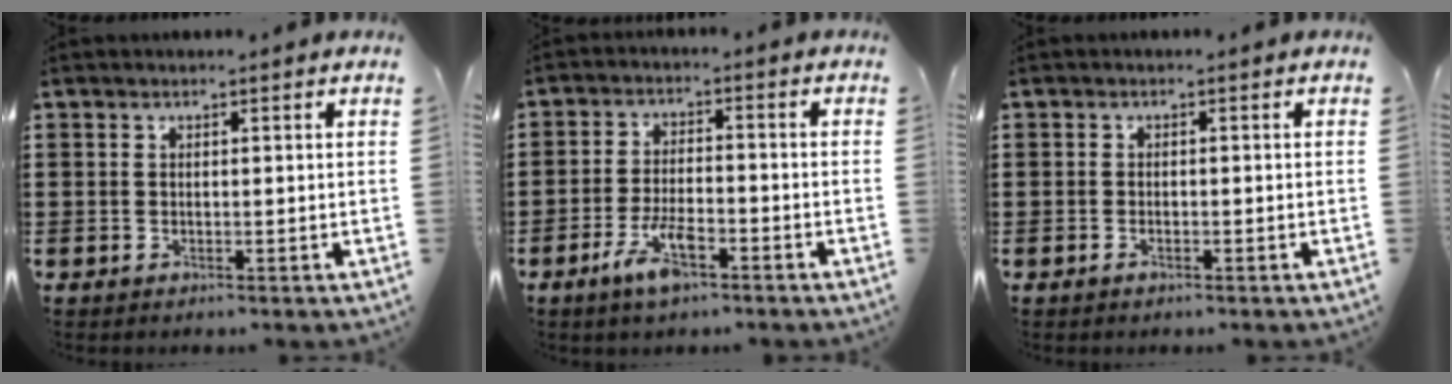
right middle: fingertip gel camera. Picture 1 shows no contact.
{"total": 6.4, "force": [-3.5, 2.2, 4.9], "torque": [-0.104, 0.001, -0.068]}
{"total": 0.7, "force": [-0.5, 0.3, 0.4], "torque": [-0.011, -0.004, -0.009]}